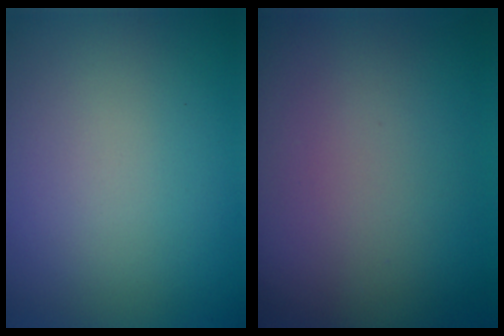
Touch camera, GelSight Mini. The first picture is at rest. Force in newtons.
{"total": 0.0}